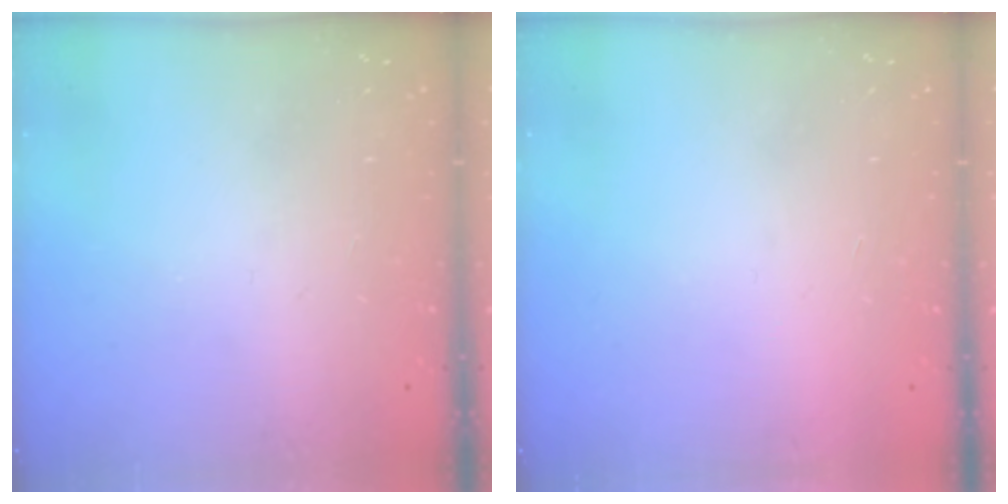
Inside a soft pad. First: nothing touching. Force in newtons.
{"total": 1.5, "press": 1.5, "slide": 0.1}